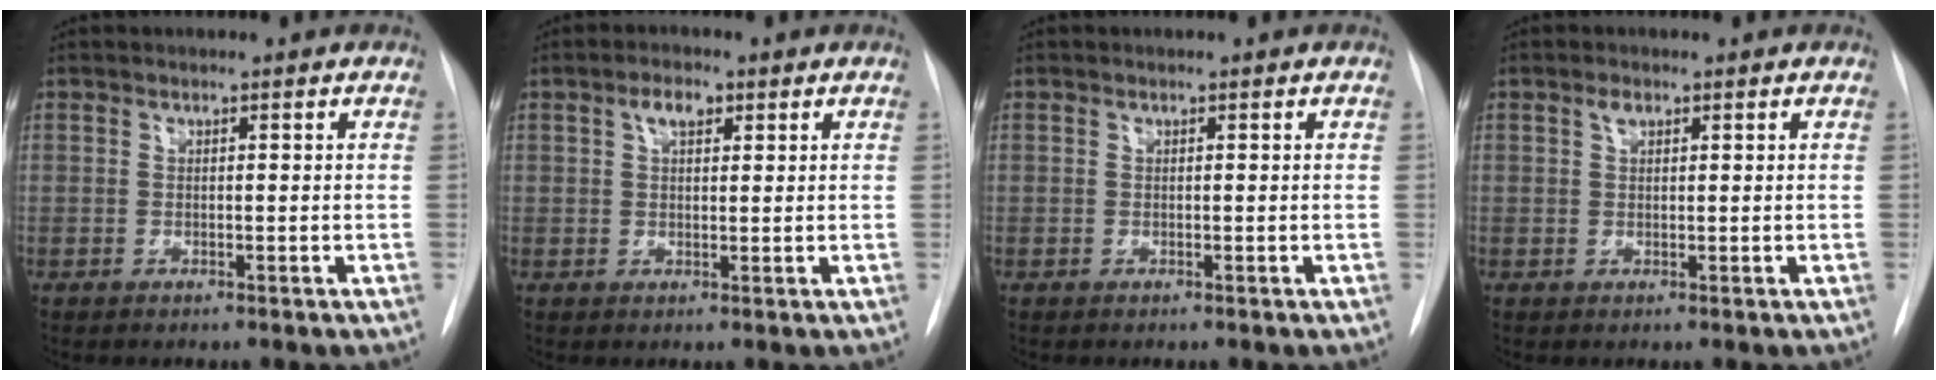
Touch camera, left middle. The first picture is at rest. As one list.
[{"total": 3.0, "force": [1.5, 1.4, 2.2], "torque": [-0.043, 0.009, 0.024]}, {"total": 0.0}, {"total": 1.2, "force": [0.7, 0.7, 0.7], "torque": [-0.015, 0.005, 0.011]}]